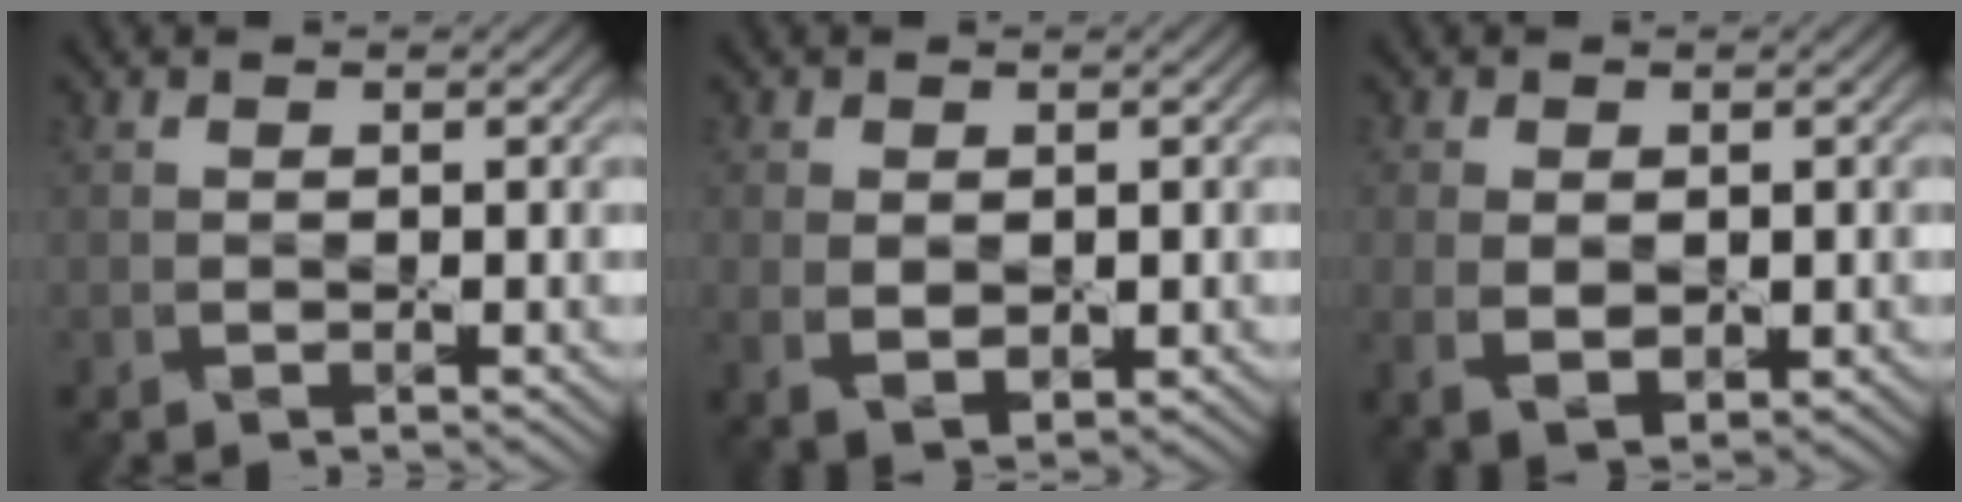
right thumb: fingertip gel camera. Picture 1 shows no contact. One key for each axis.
{"total": 3.5, "fx": -0.3, "fy": 2.4, "fz": 2.6, "tx": -0.060, "ty": -0.011, "tz": 0.000}
{"total": 4.2, "fx": -0.6, "fy": 2.7, "fz": 3.1, "tx": -0.074, "ty": -0.015, "tz": -0.004}